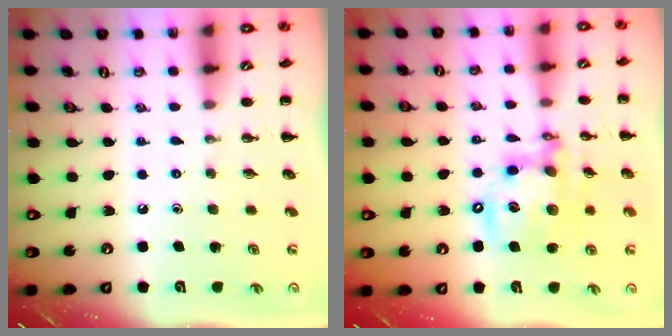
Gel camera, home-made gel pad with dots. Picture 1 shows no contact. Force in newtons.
{"total": 13.7, "press": 13.3, "slide": 3.4}